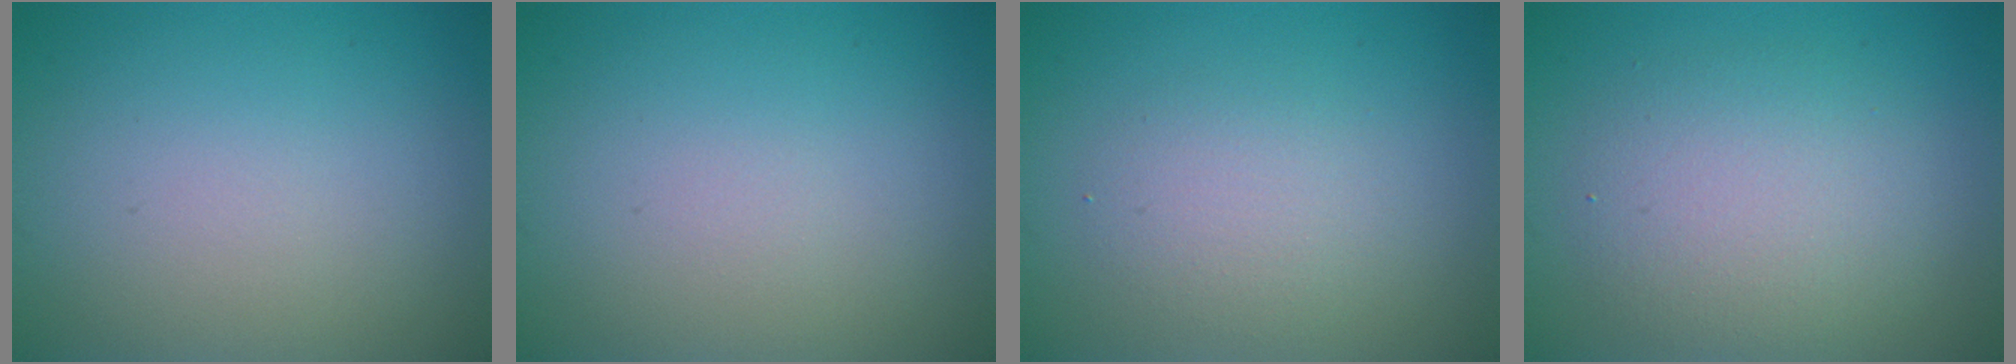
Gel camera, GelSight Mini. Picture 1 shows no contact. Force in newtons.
{"total": 0.0}
{"total": 2.3, "press": 2.3, "slide": 0.2}
{"total": 4.4, "press": 4.4, "slide": 0.3}